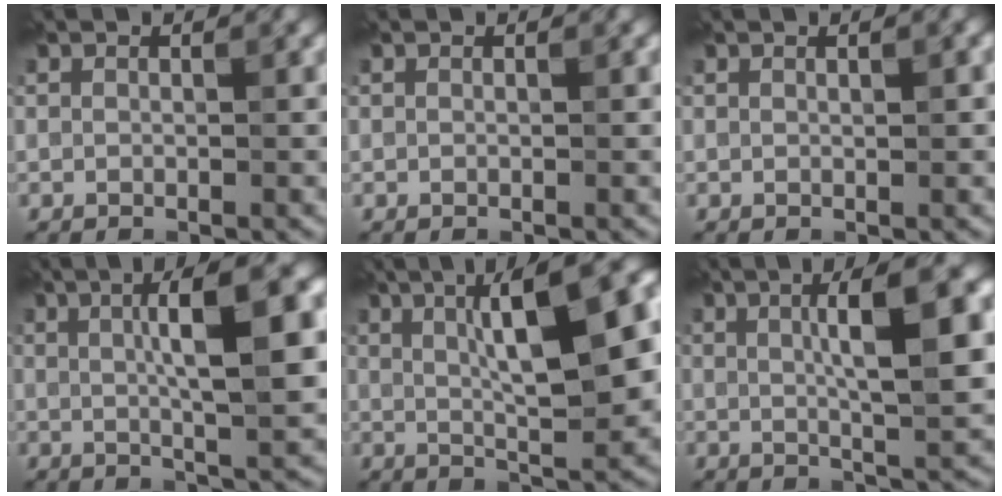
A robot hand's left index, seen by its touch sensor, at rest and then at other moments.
{"total": 0.0}
{"total": 1.0, "force": [0.3, 0.2, 1.0], "torque": [-0.013, 0.004, 0.004]}
{"total": 9.3, "force": [2.0, 2.1, 8.9], "torque": [-0.117, 0.013, 0.030]}
{"total": 12.4, "force": [3.2, 3.5, 11.5], "torque": [-0.146, 0.019, 0.046]}
{"total": 8.3, "force": [1.9, 1.7, 7.8], "torque": [-0.106, 0.011, 0.028]}